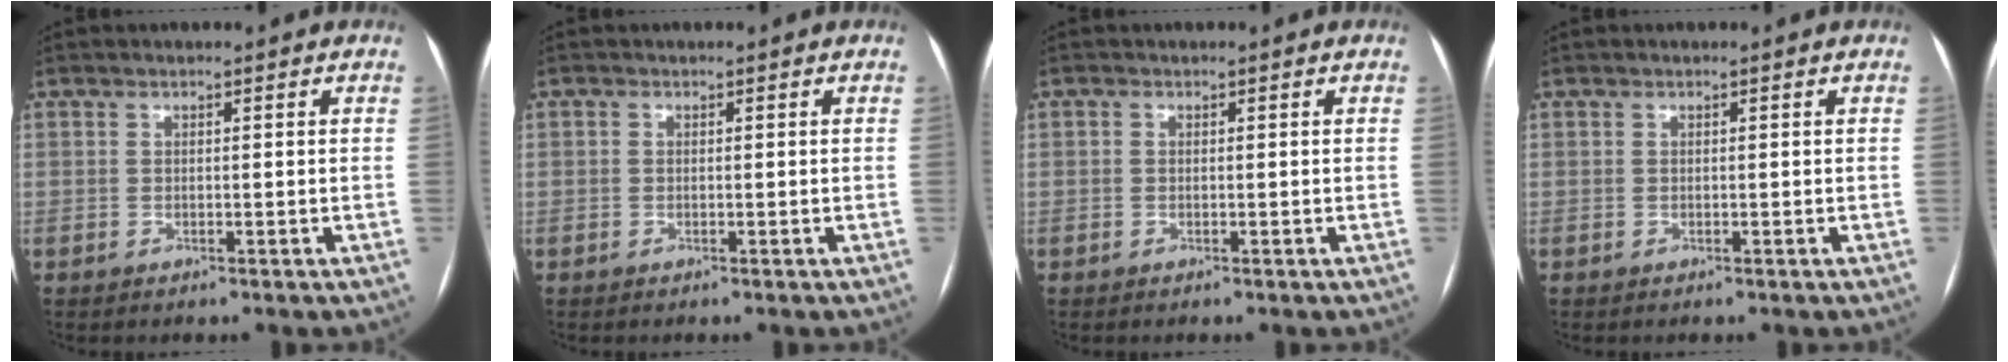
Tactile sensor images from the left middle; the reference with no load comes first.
{"total": 0.0}
{"total": 0.0}
{"total": 0.0}